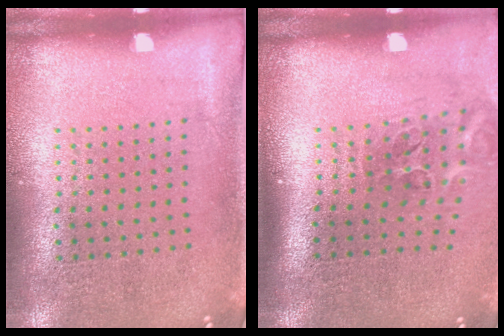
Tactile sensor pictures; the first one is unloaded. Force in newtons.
{"total": 2.1, "press": 1.2, "slide": 1.7}